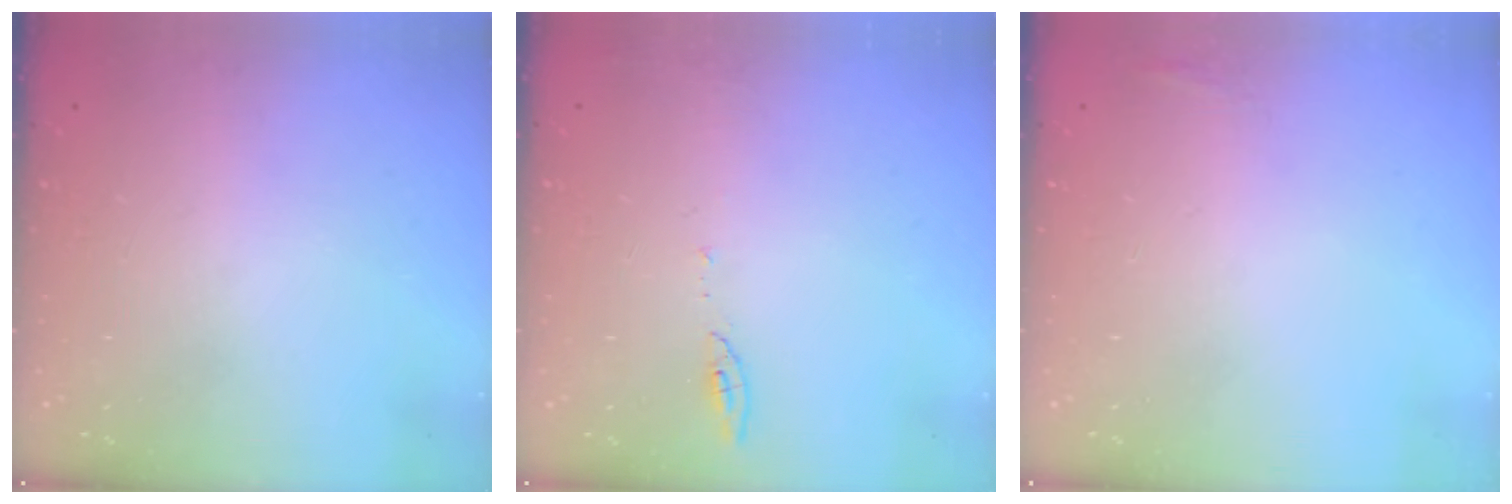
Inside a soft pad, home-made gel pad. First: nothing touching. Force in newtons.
{"total": 4.8, "press": 4.8, "slide": 0.6}
{"total": 9.7, "press": 4.2, "slide": 8.8}